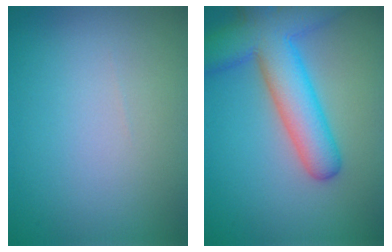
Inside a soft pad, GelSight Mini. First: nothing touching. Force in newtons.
{"total": 8.4, "press": 8.4, "slide": 0.4}